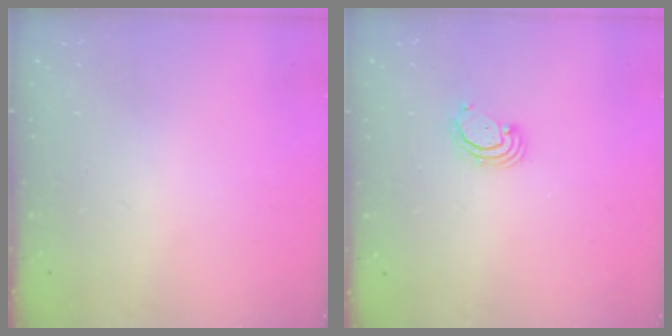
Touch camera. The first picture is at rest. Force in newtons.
{"total": 2.7, "press": 2.7, "slide": 0.3}